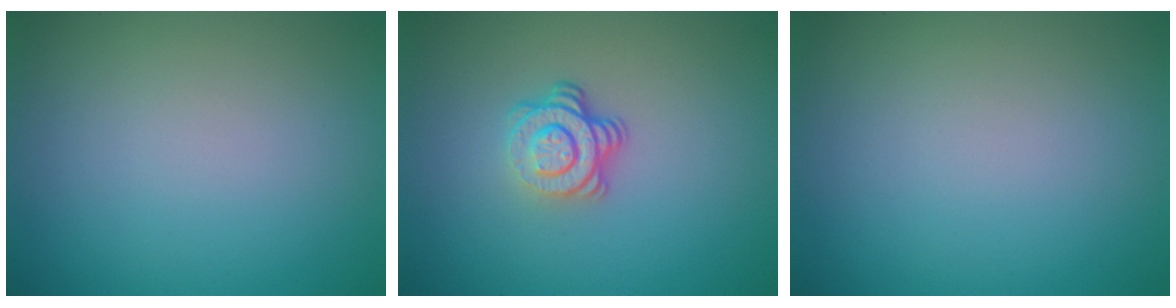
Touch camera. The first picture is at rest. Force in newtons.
{"total": 3.7, "press": 2.6, "slide": 2.7}
{"total": 0.0}